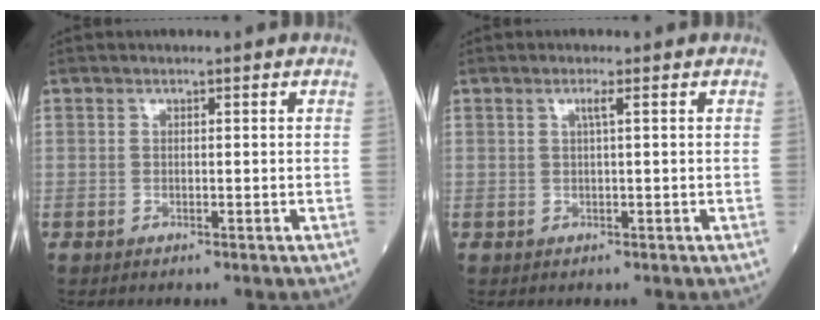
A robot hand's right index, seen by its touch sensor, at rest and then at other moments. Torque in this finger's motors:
{"motor_torque": [0.10, 0.03, 0.08, 0.03]}